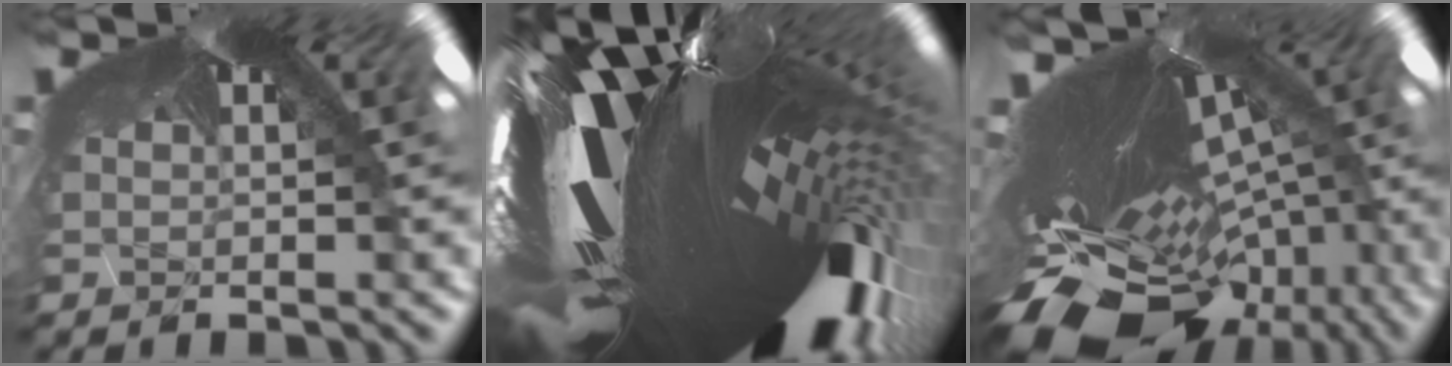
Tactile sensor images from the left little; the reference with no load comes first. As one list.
[{"total": 8.0, "force": [-6.8, 1.0, 4.1], "torque": [-0.099, -0.129, -0.071]}, {"total": 10.0, "force": [-9.7, 1.4, 1.9], "torque": [-0.047, -0.097, -0.125]}]